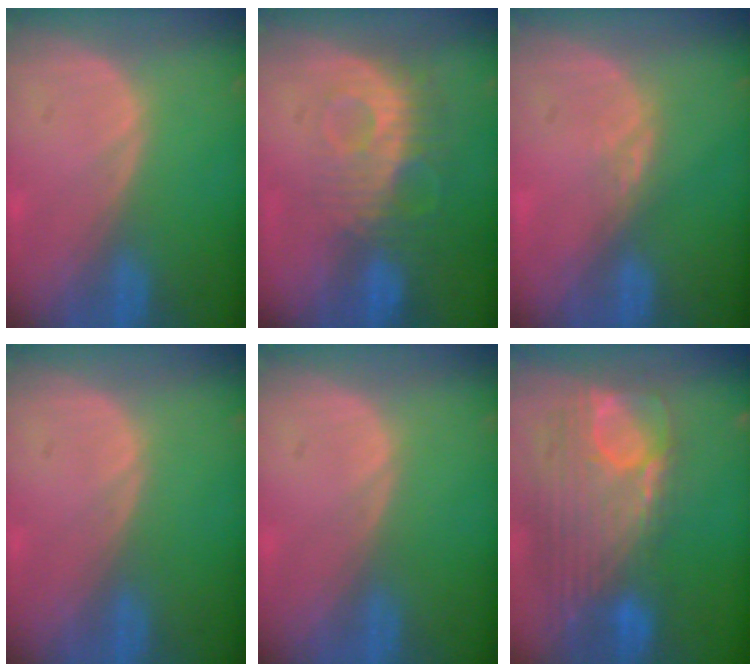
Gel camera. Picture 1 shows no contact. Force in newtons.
{"total": 9.2, "press": 8.1, "slide": 4.5}
{"total": 2.0, "press": 1.5, "slide": 1.3}
{"total": 0.0}
{"total": 0.0}
{"total": 12.5, "press": 10.6, "slide": 6.7}